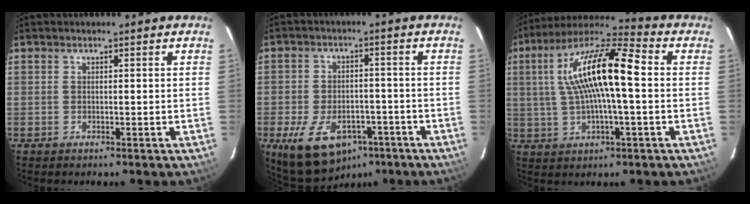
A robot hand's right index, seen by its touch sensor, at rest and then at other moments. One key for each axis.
{"total": 13.8, "fx": -7.7, "fy": 8.5, "fz": 7.8, "tx": -0.171, "ty": -0.009, "tz": -0.109}
{"total": 16.2, "fx": 1.9, "fy": 3.5, "fz": 15.7, "tx": -0.293, "ty": 0.025, "tz": 0.026}